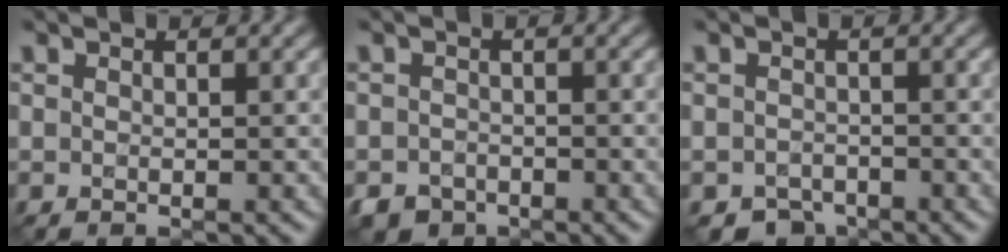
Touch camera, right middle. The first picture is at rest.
{"total": 2.8, "force": [-2.2, 1.7, 0.5], "torque": [-0.007, -0.010, -0.043]}
{"total": 2.5, "force": [-2.1, 1.3, 0.4], "torque": [-0.002, -0.008, -0.039]}